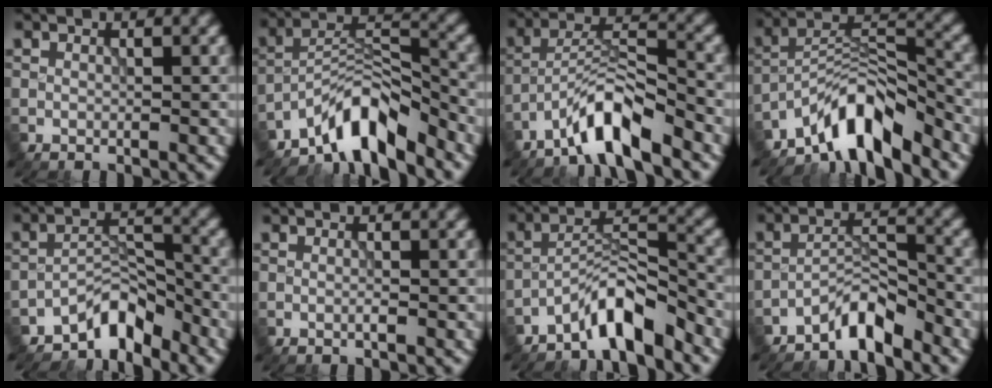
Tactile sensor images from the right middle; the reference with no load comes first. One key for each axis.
{"total": 6.9, "fx": -5.6, "fy": 1.8, "fz": 3.6, "tx": -0.054, "ty": 0.010, "tz": -0.109}
{"total": 6.3, "fx": -4.7, "fy": 1.2, "fz": 4.0, "tx": -0.071, "ty": 0.011, "tz": -0.089}
{"total": 7.8, "fx": -6.1, "fy": 2.3, "fz": 4.2, "tx": -0.060, "ty": 0.007, "tz": -0.119}
{"total": 4.6, "fx": -3.9, "fy": 1.6, "fz": 1.8, "tx": -0.015, "ty": 0.013, "tz": -0.078}
{"total": 0.5, "fx": -0.2, "fy": 0.0, "fz": 0.5, "tx": -0.011, "ty": -0.001, "tz": -0.005}
{"total": 5.5, "fx": -4.5, "fy": 1.0, "fz": 3.1, "tx": -0.049, "ty": 0.012, "tz": -0.088}
{"total": 4.0, "fx": -3.4, "fy": 0.8, "fz": 1.9, "tx": -0.030, "ty": 0.015, "tz": -0.070}